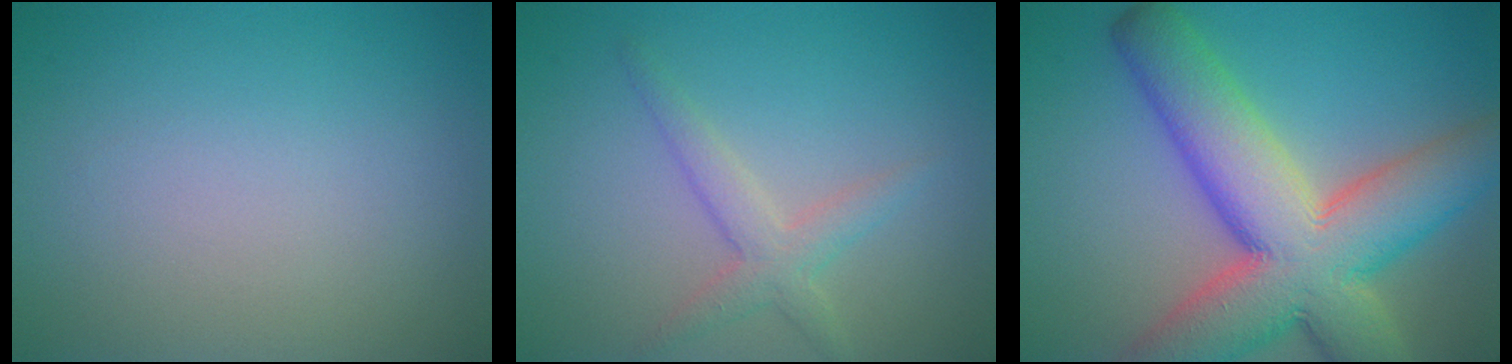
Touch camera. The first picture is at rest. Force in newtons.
{"total": 2.5, "press": 2.5, "slide": 0.2}
{"total": 13.1, "press": 13.0, "slide": 0.8}